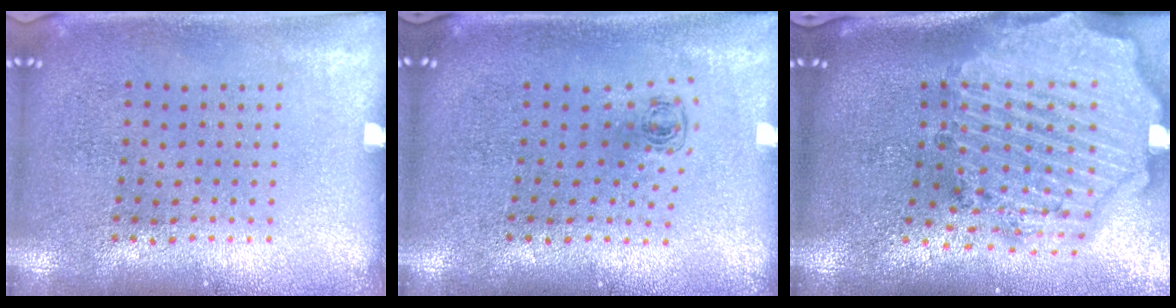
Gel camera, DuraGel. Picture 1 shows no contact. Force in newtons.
{"total": 0.5, "press": 0.3, "slide": 0.4}
{"total": 4.0, "press": 3.3, "slide": 2.3}